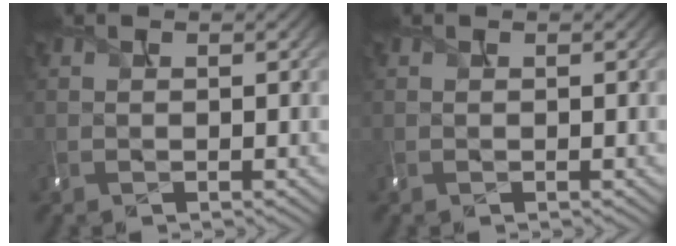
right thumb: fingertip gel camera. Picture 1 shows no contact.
{"total": 0.0}